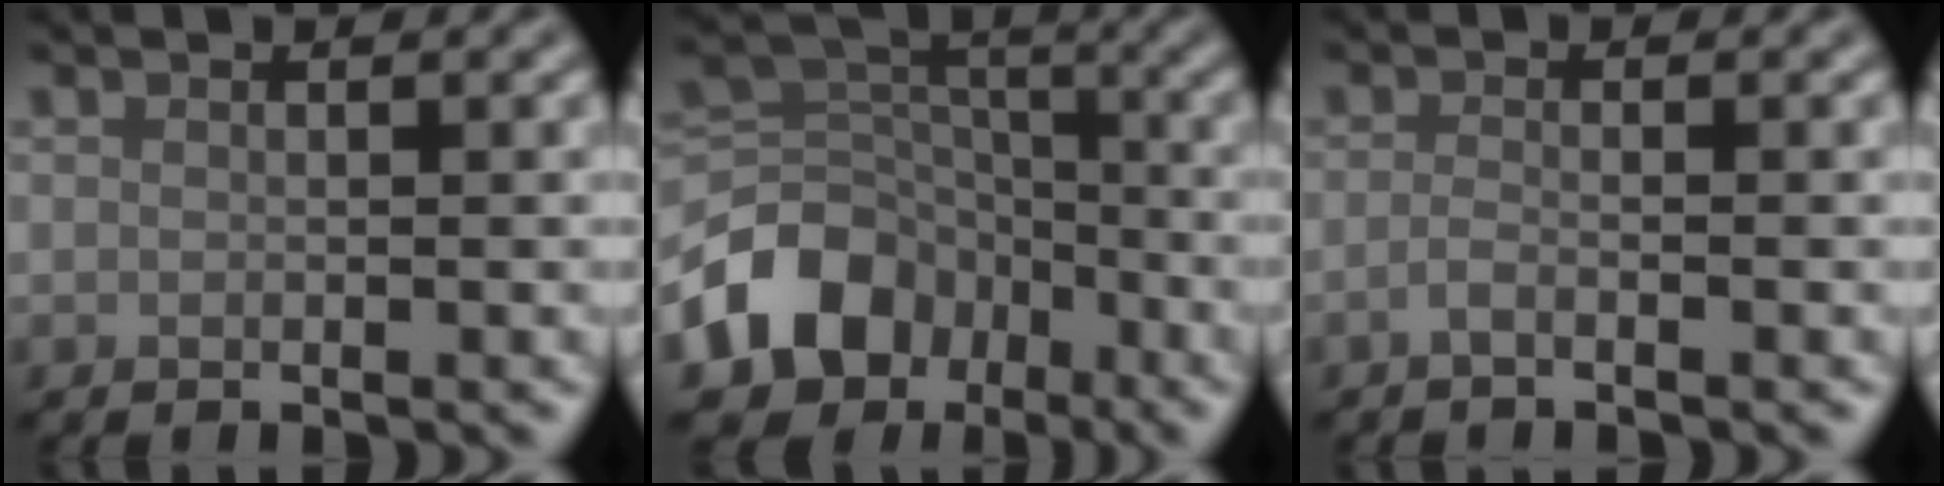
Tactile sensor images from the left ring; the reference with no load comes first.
{"total": 8.7, "force": [-4.7, 6.5, 3.6], "torque": [-0.063, 0.000, -0.098]}
{"total": 1.0, "force": [-0.7, 0.2, 0.7], "torque": [-0.015, 0.000, -0.019]}